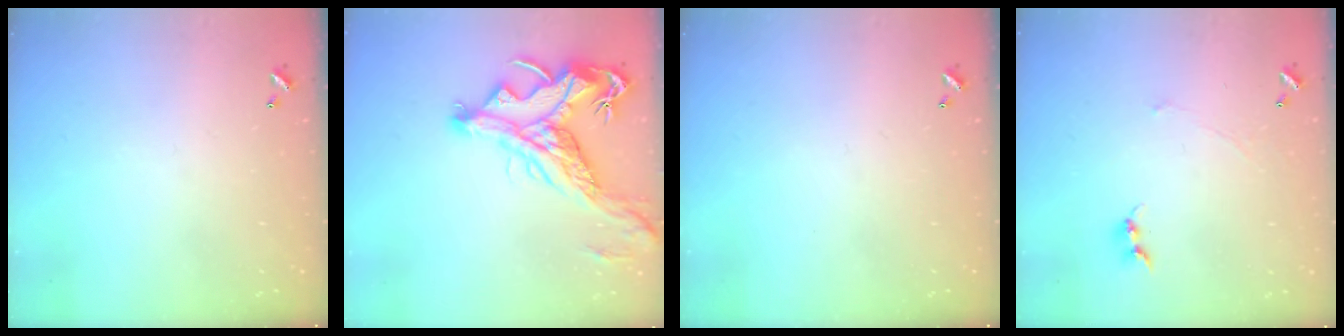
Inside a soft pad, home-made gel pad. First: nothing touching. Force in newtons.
{"total": 7.3, "press": 7.0, "slide": 1.9}
{"total": 0.0}
{"total": 1.0, "press": 0.8, "slide": 0.6}